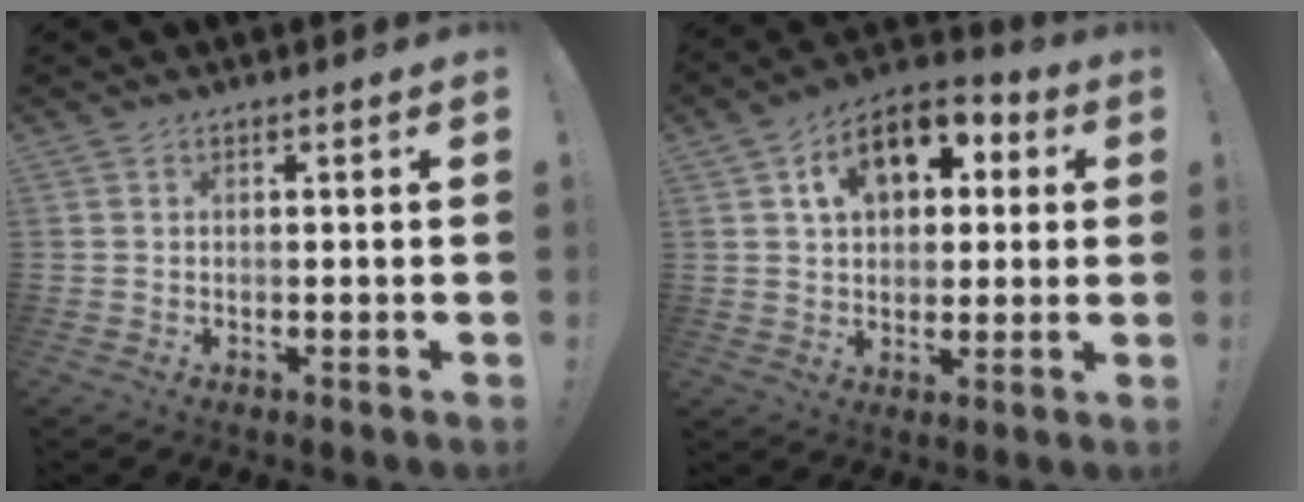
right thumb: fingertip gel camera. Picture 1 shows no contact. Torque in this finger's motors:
{"motor_torque": [1.37, 2.18, 0.47, -0.21, 0.15]}